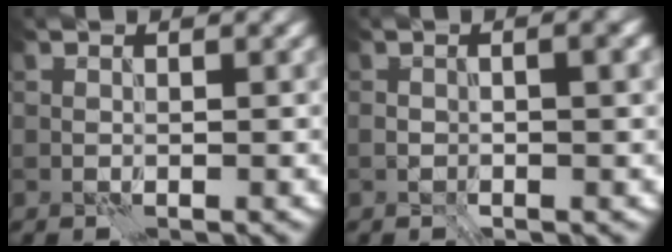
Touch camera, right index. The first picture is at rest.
{"total": 2.7, "force": [-0.3, 0.8, 2.6], "torque": [-0.045, -0.001, -0.007]}